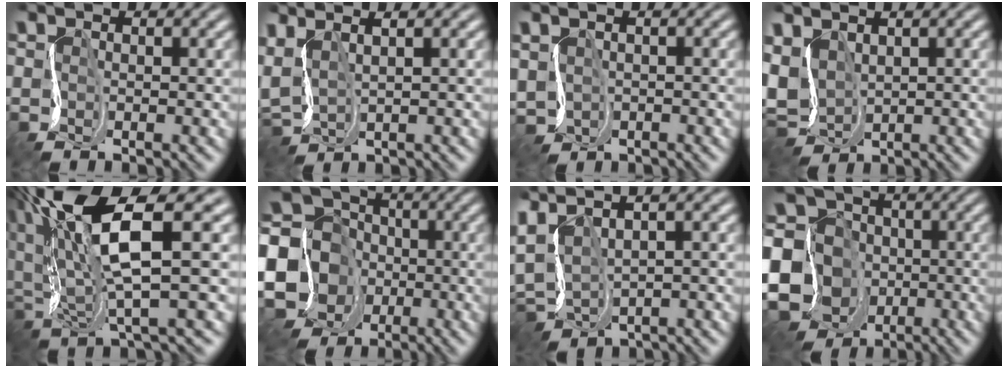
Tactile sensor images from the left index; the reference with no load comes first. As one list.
[{"total": 3.5, "force": [1.3, 1.2, 3.0], "torque": [-0.080, 0.015, 0.027]}, {"total": 2.6, "force": [-0.6, 2.2, 1.4], "torque": [-0.040, -0.013, -0.009]}, {"total": 5.0, "force": [0.3, 3.3, 3.7], "torque": [-0.104, 0.003, 0.000]}, {"total": 12.0, "force": [3.8, 3.1, 11.0], "torque": [-0.229, 0.014, 0.070]}, {"total": 15.9, "force": [-4.5, 14.1, 5.6], "torque": [-0.150, -0.002, -0.116]}, {"total": 5.0, "force": [-0.7, 2.4, 4.3], "torque": [-0.113, -0.007, -0.013]}, {"total": 18.4, "force": [-5.7, 16.0, 7.1], "torque": [-0.173, -0.003, -0.141]}]